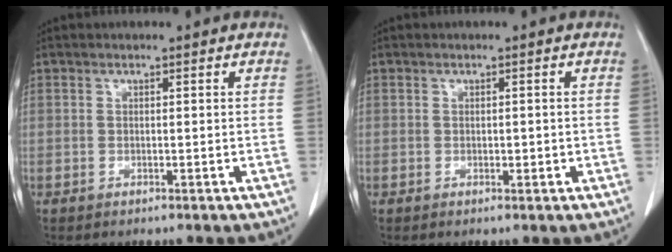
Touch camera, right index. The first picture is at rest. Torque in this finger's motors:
{"motor_torque": [-0.31, 0.29, 0.00, 0.00]}